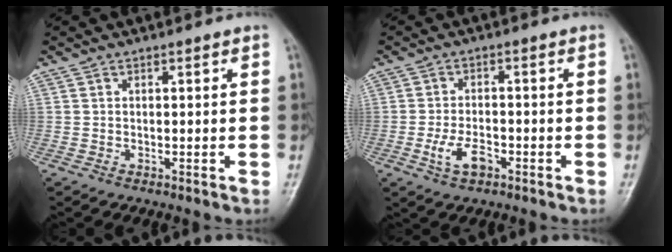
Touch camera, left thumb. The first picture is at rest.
{"total": 4.9, "force": [-2.1, 2.7, 3.5], "torque": [-0.068, 0.010, -0.037]}